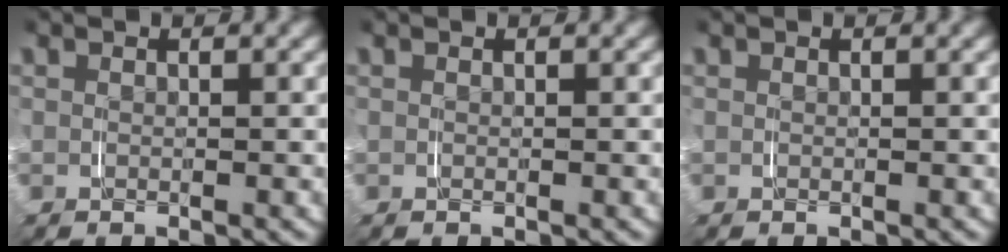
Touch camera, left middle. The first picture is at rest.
{"total": 0.0}
{"total": 0.0}